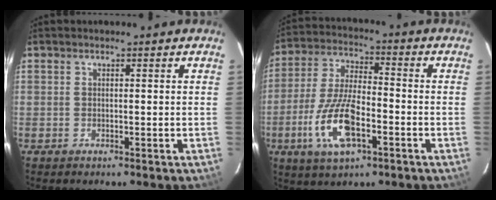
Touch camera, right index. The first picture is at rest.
{"total": 13.8, "force": [-5.3, 5.1, 11.7], "torque": [-0.250, -0.008, -0.098]}